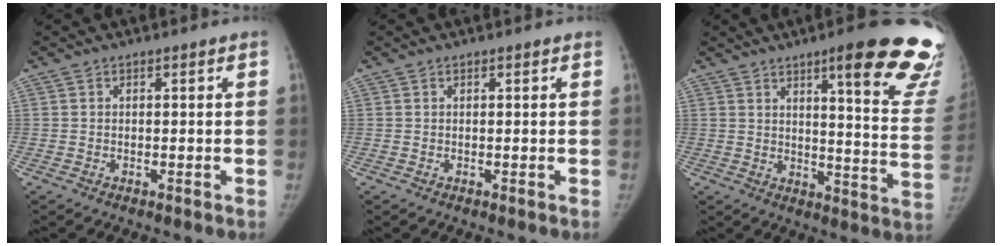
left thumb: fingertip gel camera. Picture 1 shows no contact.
{"total": 0.0}
{"total": 22.5, "force": [14.7, 3.4, 16.7], "torque": [-0.173, -0.082, 0.181]}